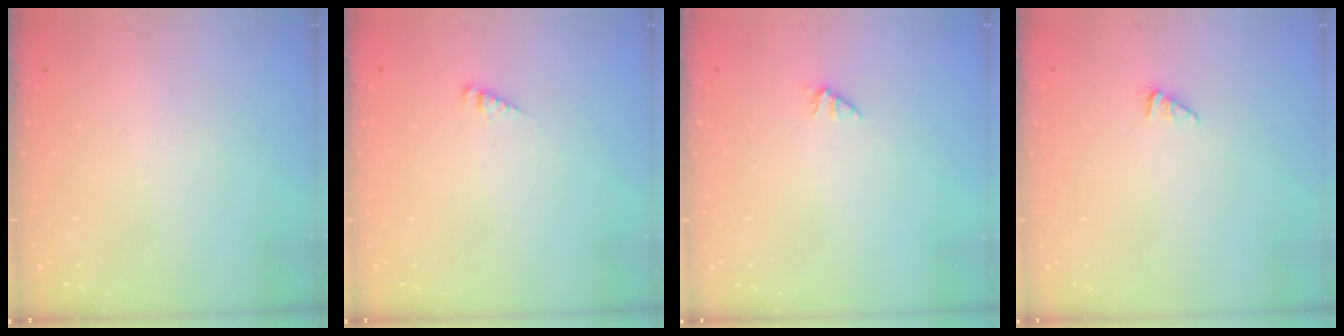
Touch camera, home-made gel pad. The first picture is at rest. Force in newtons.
{"total": 2.9, "press": 2.9, "slide": 0.3}
{"total": 0.0}
{"total": 1.2, "press": 1.1, "slide": 0.2}